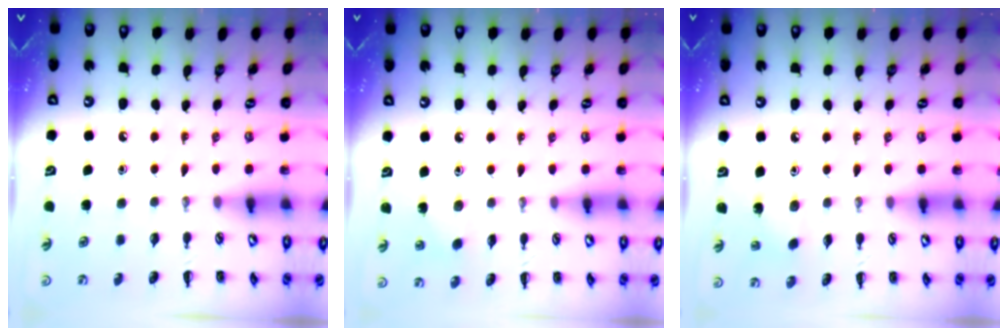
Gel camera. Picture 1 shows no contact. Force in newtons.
{"total": 2.8, "press": 2.6, "slide": 0.9}
{"total": 2.9, "press": 2.8, "slide": 0.9}